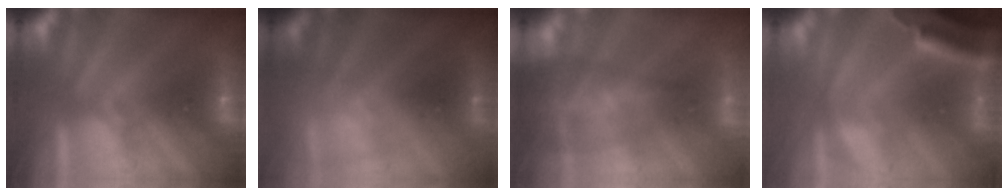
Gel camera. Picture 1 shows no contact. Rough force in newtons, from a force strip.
{"total": 2.2}
{"total": 7.4}
{"total": 3.5}